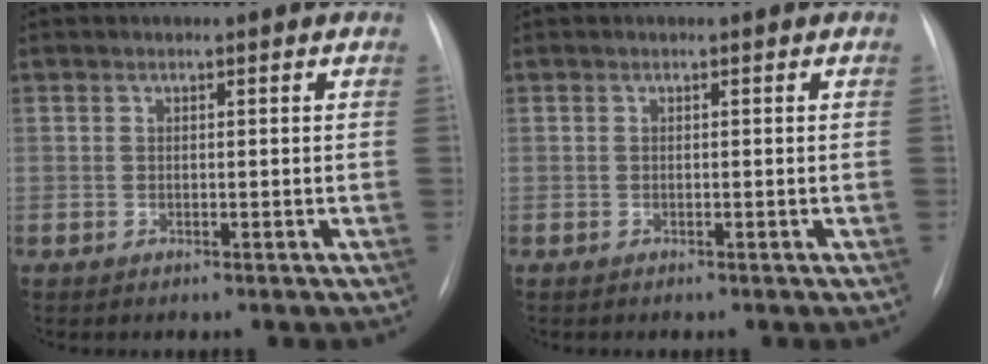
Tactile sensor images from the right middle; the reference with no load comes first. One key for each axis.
{"total": 0.0}